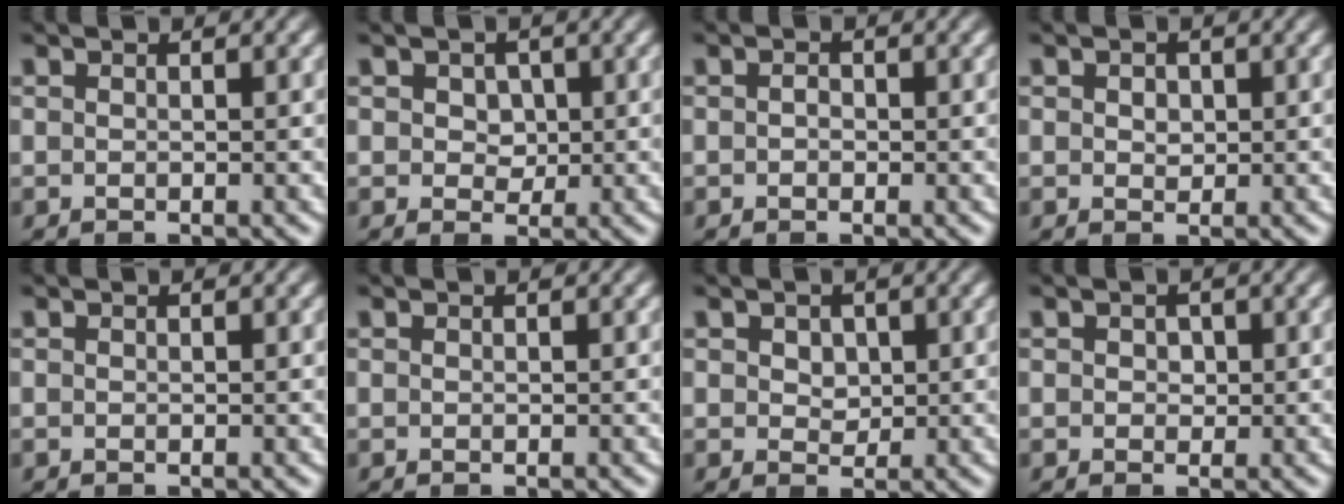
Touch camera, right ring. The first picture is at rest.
{"total": 3.0, "force": [0.5, 2.8, 0.8], "torque": [-0.018, -0.009, 0.008]}
{"total": 0.7, "force": [-0.3, 0.5, 0.3], "torque": [-0.012, -0.006, -0.005]}
{"total": 1.3, "force": [0.3, 1.2, 0.5], "torque": [-0.014, -0.009, 0.009]}
{"total": 0.0}
{"total": 0.0}
{"total": 2.3, "force": [0.8, 2.0, 0.7], "torque": [-0.022, -0.015, 0.020]}
{"total": 1.0, "force": [0.0, 1.0, 0.0], "torque": [-0.003, -0.004, 0.000]}